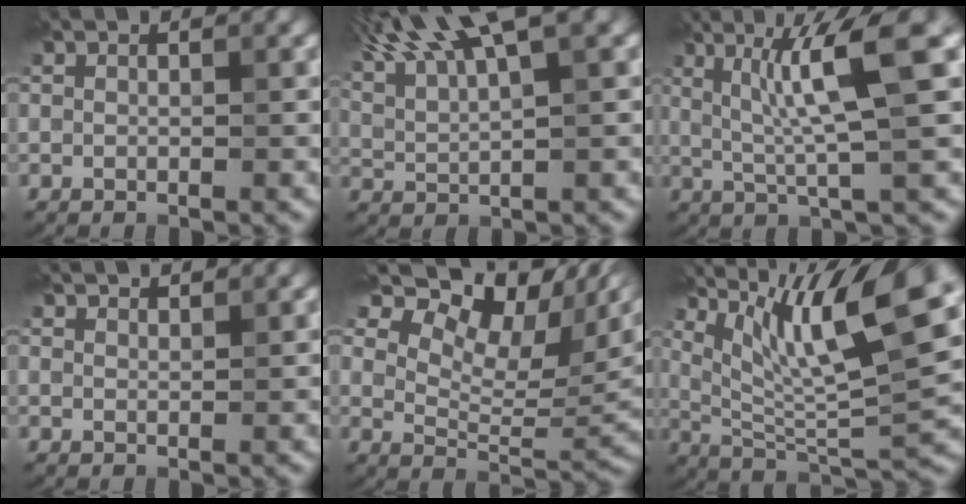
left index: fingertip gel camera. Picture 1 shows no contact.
{"total": 11.0, "force": [7.0, 3.0, 7.9], "torque": [-0.144, 0.032, 0.109]}
{"total": 7.8, "force": [2.0, 1.0, 7.4], "torque": [-0.125, 0.012, 0.035]}
{"total": 2.2, "force": [2.1, 0.4, 0.6], "torque": [-0.008, -0.002, 0.027]}
{"total": 12.2, "force": [7.7, 5.0, 8.0], "torque": [-0.140, 0.022, 0.125]}
{"total": 12.6, "force": [5.9, 3.2, 10.6], "torque": [-0.177, 0.006, 0.107]}